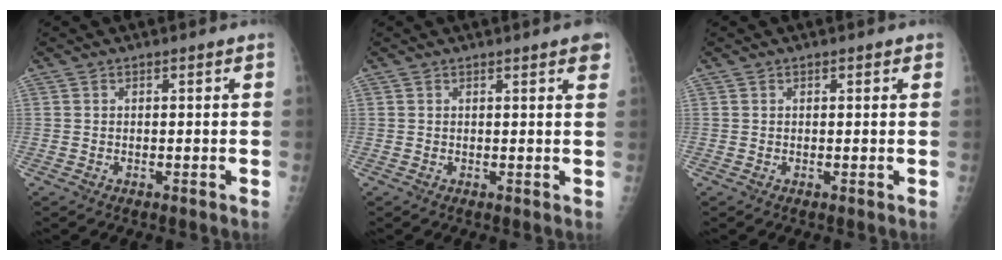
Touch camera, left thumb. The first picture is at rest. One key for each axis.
{"total": 2.6, "fx": 1.6, "fy": 0.4, "fz": 2.1, "tx": -0.021, "ty": -0.002, "tz": 0.015}
{"total": 1.1, "fx": 0.6, "fy": 0.6, "fz": 0.8, "tx": -0.005, "ty": 0.000, "tz": 0.005}